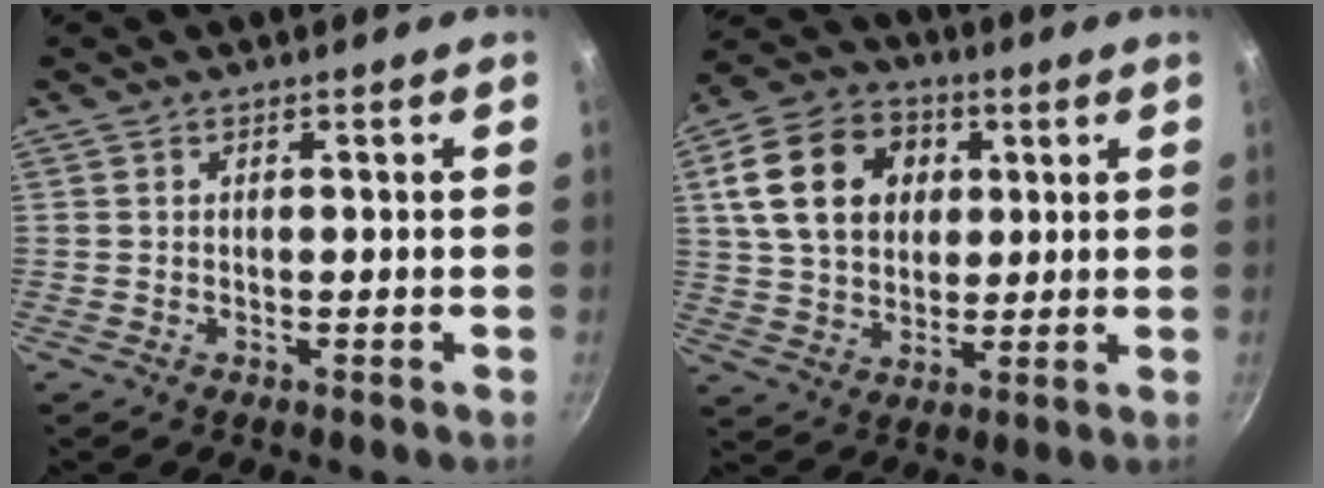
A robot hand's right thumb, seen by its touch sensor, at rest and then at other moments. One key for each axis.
{"total": 16.4, "fx": 4.5, "fy": 12.4, "fz": 9.8, "tx": -0.153, "ty": 0.005, "tz": 0.071}